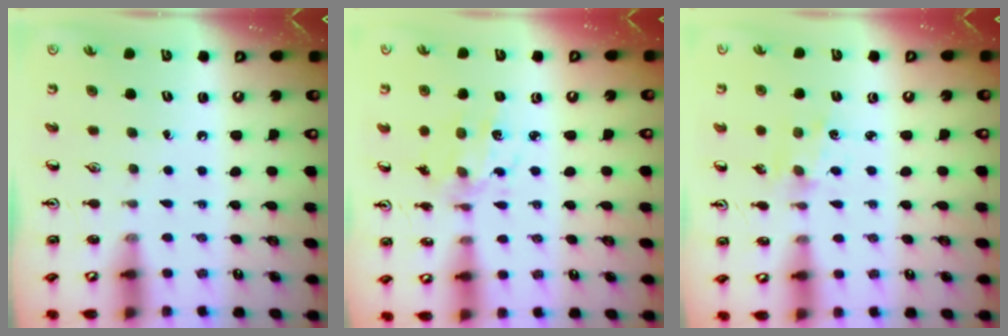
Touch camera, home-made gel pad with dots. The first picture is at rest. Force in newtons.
{"total": 5.5, "press": 5.2, "slide": 1.7}
{"total": 1.0, "press": 1.0, "slide": 0.2}